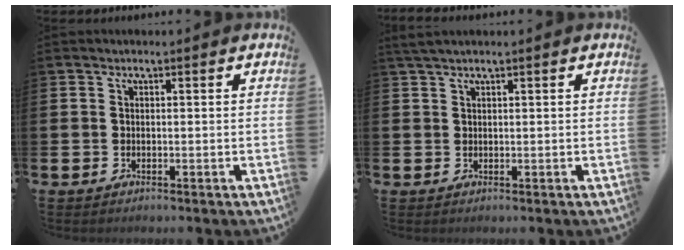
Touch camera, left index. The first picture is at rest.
{"total": 1.4, "force": [1.2, 0.0, 0.7], "torque": [-0.016, 0.003, 0.022]}